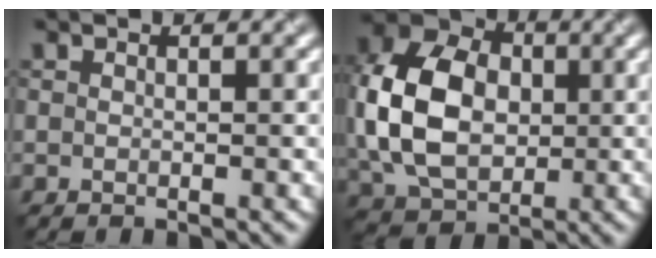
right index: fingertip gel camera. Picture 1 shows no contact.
{"total": 11.2, "force": [-0.3, 8.1, 7.7], "torque": [-0.181, 0.021, -0.005]}